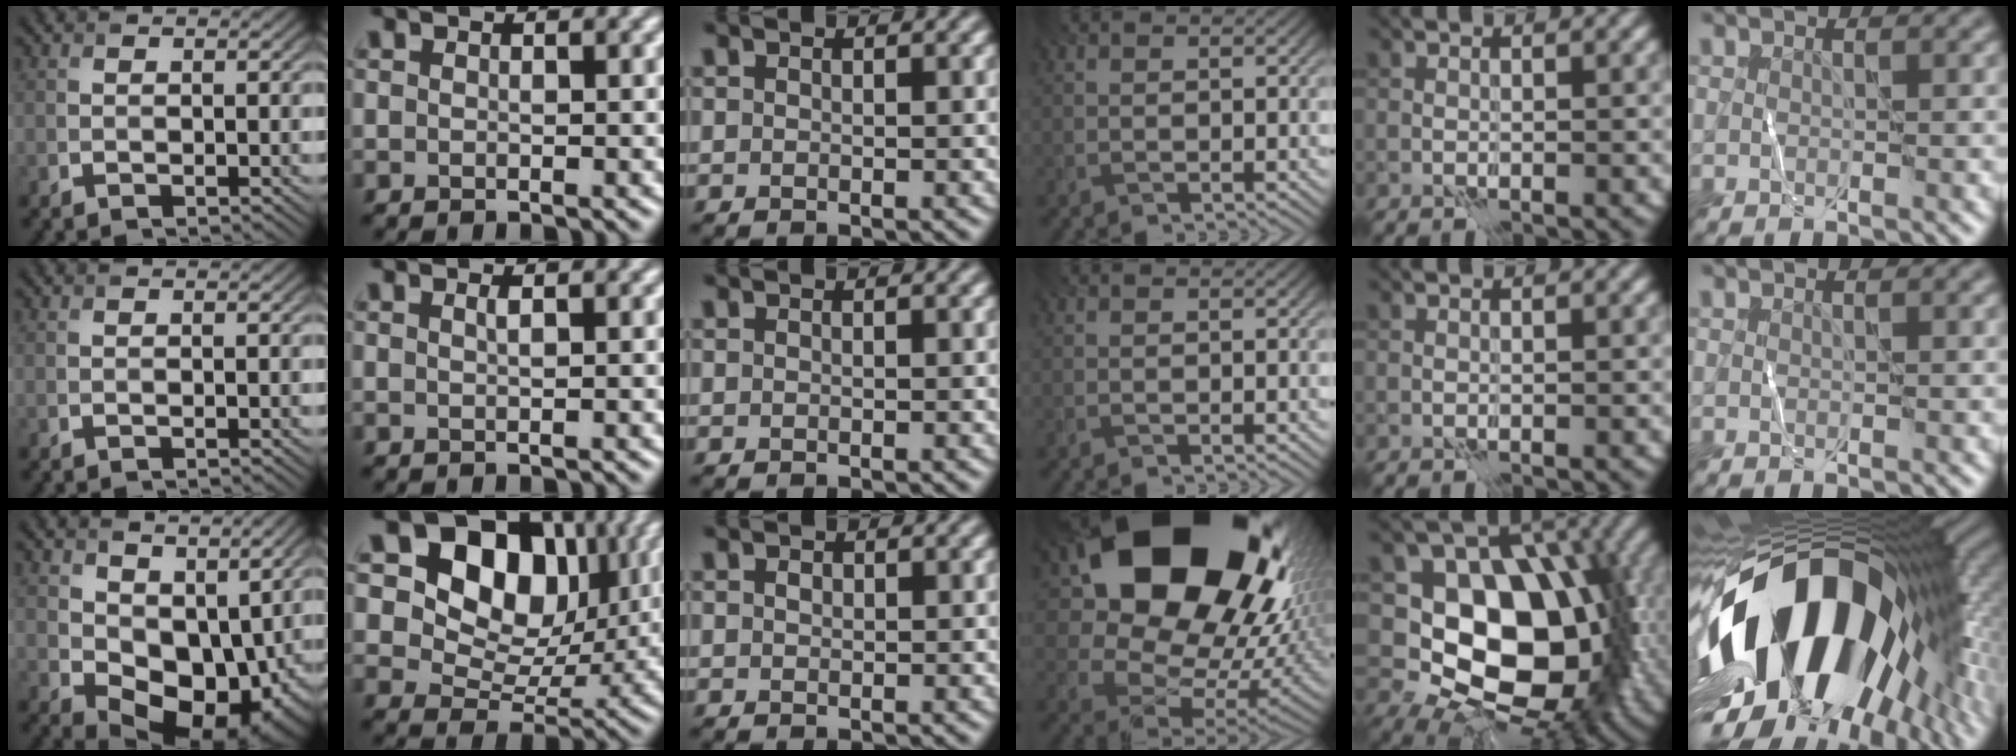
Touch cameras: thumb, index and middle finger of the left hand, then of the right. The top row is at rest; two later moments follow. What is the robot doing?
{"motion": "wipe", "object": "whiteboard"}